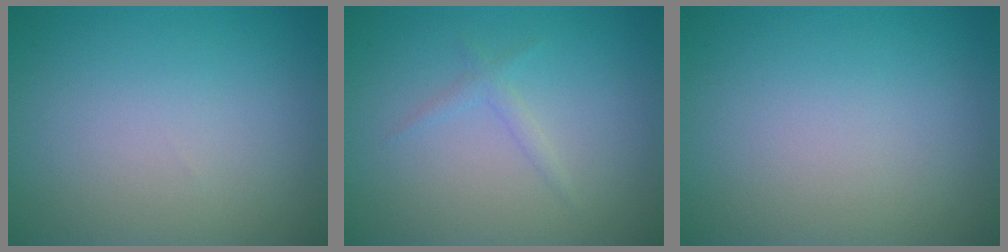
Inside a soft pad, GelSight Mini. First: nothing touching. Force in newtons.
{"total": 1.0, "press": 1.0, "slide": 0.0}
{"total": 0.0}